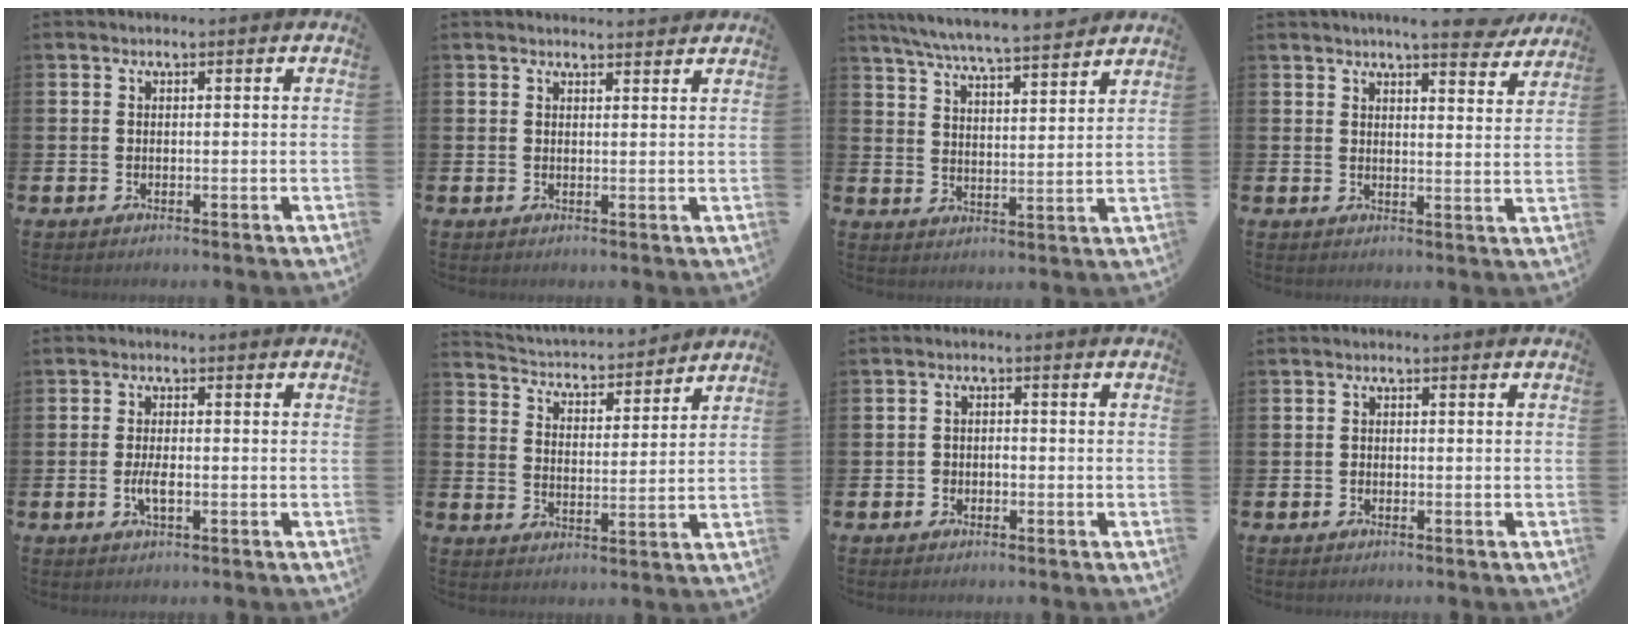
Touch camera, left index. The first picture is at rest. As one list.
[{"total": 1.8, "force": [1.8, 0.2, -0.1], "torque": [0.012, -0.012, 0.030]}, {"total": 6.7, "force": [6.4, 0.0, 2.0], "torque": [-0.060, -0.043, 0.112]}, {"total": 6.3, "force": [5.8, 0.6, 2.4], "torque": [-0.040, -0.025, 0.100]}, {"total": 2.7, "force": [-0.7, 0.9, 2.5], "torque": [-0.037, -0.002, -0.013]}, {"total": 4.0, "force": [3.9, 0.8, 0.0], "torque": [-0.023, -0.039, 0.061]}, {"total": 1.4, "force": [-0.6, 1.1, 0.5], "torque": [-0.005, 0.001, -0.016]}, {"total": 0.6, "force": [-0.4, 0.4, 0.2], "torque": [-0.005, 0.003, -0.010]}]